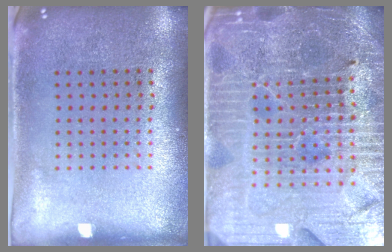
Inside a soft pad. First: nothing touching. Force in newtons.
{"total": 5.9, "press": 5.4, "slide": 2.3}